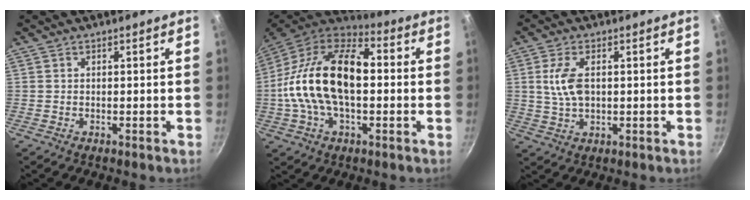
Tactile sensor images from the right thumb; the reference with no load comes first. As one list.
[{"total": 22.6, "force": [0.1, 12.9, 18.6], "torque": [-0.329, 0.037, -0.016]}, {"total": 6.5, "force": [1.0, 3.5, 5.4], "torque": [-0.102, 0.003, 0.019]}]